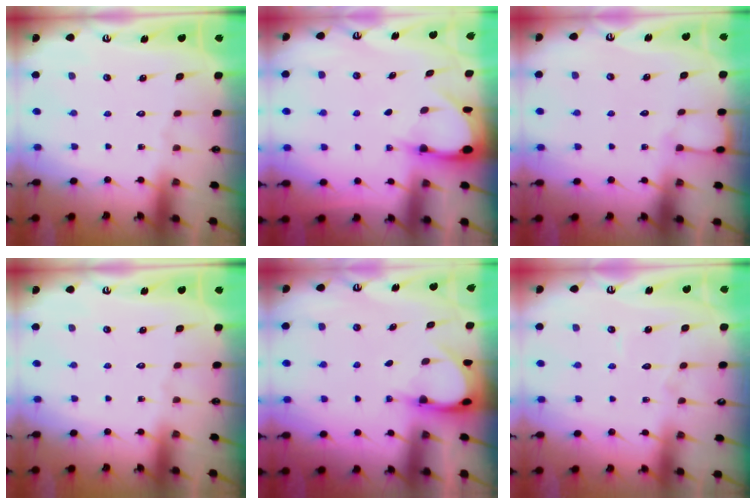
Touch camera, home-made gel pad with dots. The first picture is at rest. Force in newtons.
{"total": 3.3, "press": 3.3, "slide": 0.4}
{"total": 3.1, "press": 3.1, "slide": 0.4}
{"total": 0.0}
{"total": 3.8, "press": 3.7, "slide": 0.3}
{"total": 3.9, "press": 3.9, "slide": 0.2}